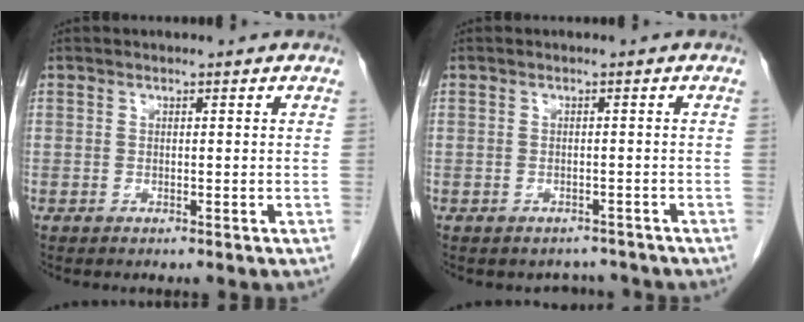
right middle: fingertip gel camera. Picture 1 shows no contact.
{"total": 2.8, "force": [-2.5, 1.3, -0.2], "torque": [0.005, 0.005, -0.034]}